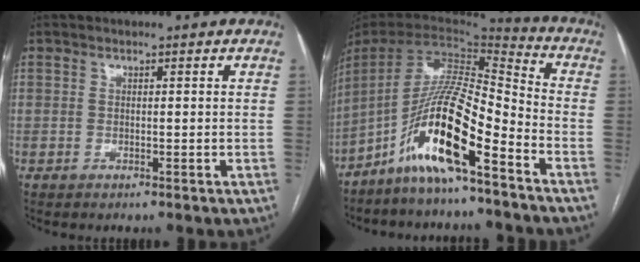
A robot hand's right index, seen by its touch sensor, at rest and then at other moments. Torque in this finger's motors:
{"motor_torque": [1.64, -0.50, 0.59, 0.21]}